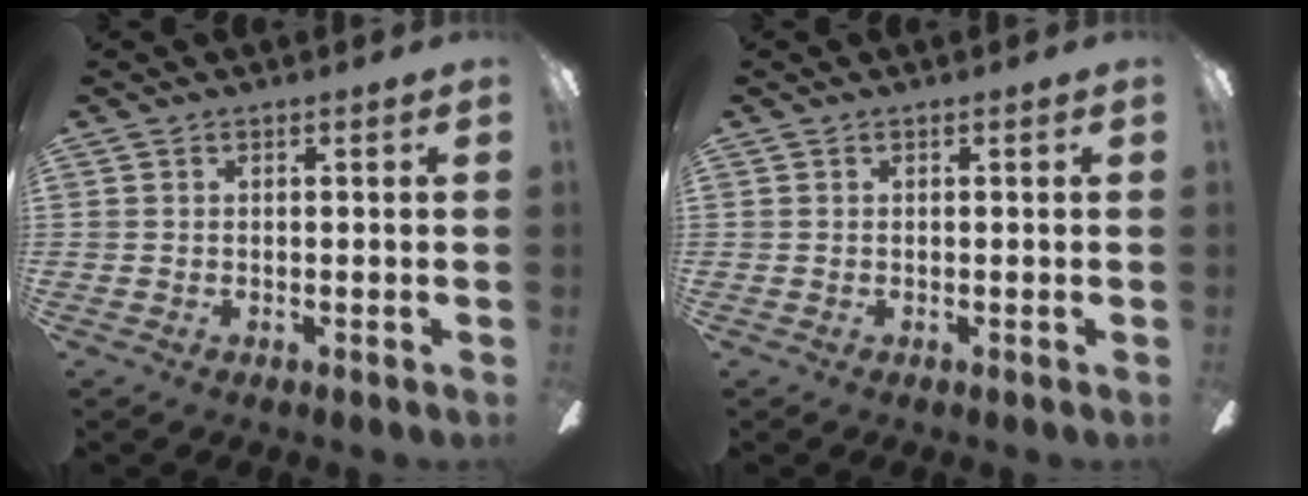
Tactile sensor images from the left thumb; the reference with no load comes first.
{"total": 0.0}